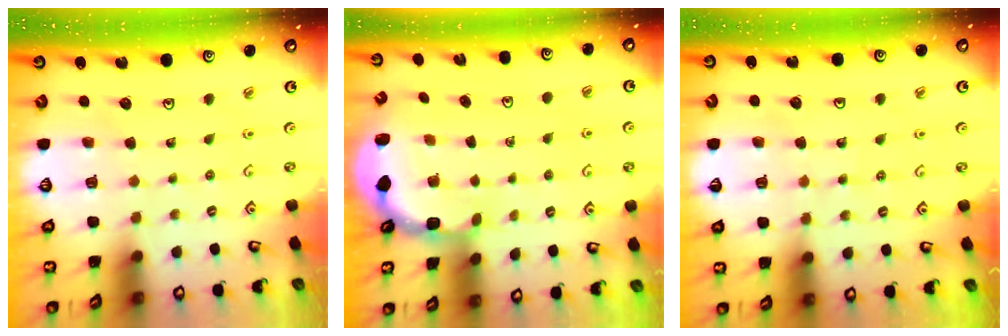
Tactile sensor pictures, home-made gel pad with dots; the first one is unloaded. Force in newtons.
{"total": 3.0, "press": 2.6, "slide": 1.5}
{"total": 5.0, "press": 4.7, "slide": 1.6}